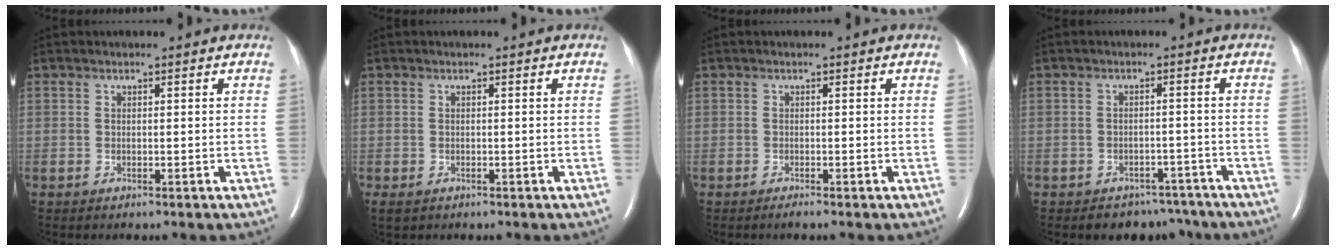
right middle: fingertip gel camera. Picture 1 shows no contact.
{"total": 1.2, "force": [-0.6, 0.8, 0.6], "torque": [-0.014, -0.001, -0.003]}
{"total": 0.7, "force": [-0.5, -0.1, 0.4], "torque": [-0.009, -0.001, -0.010]}
{"total": 5.9, "force": [-4.9, 3.2, 0.1], "torque": [0.012, 0.018, -0.059]}